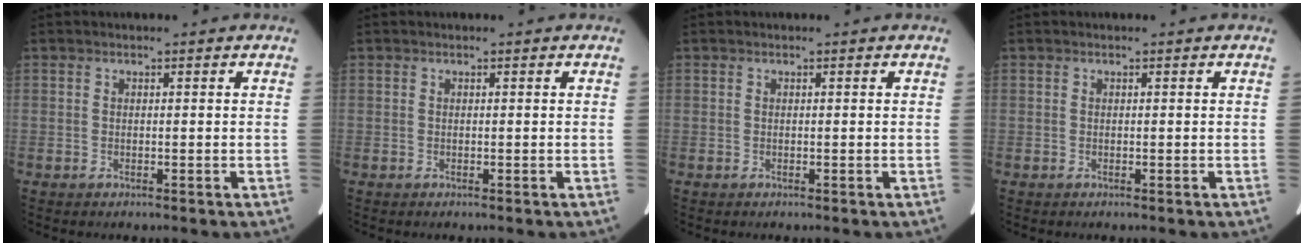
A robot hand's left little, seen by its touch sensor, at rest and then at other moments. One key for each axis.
{"total": 0.0}
{"total": 0.0}
{"total": 0.0}